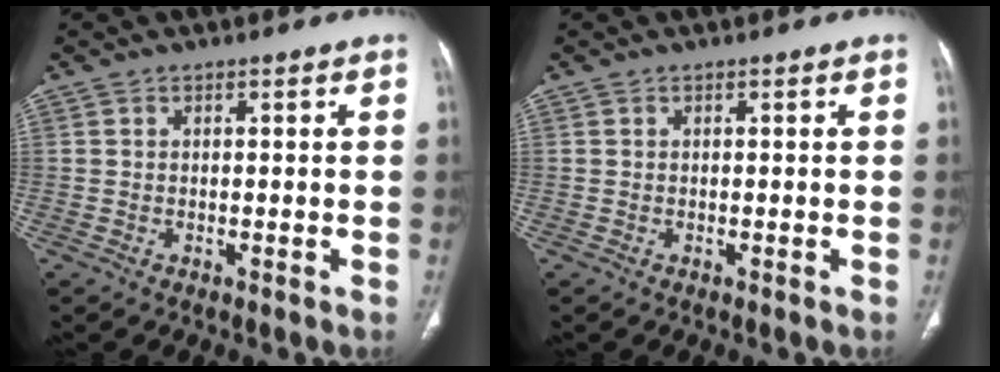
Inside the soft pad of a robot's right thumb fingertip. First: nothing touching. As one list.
[{"total": 0.0}]